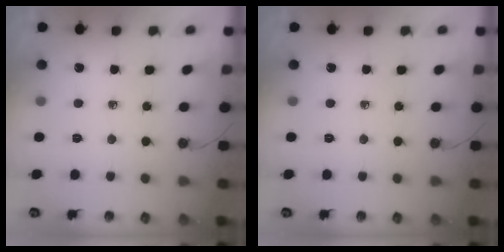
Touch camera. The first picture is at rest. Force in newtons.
{"total": 0.0}